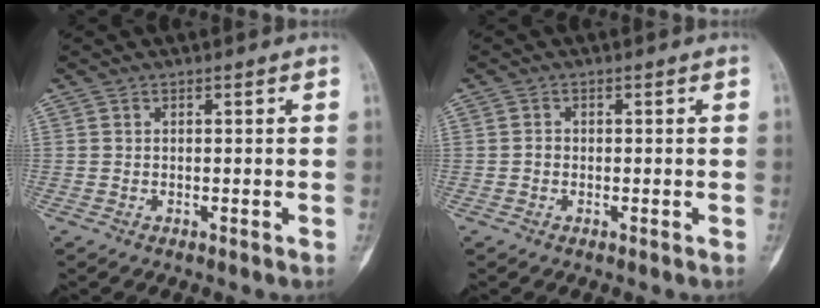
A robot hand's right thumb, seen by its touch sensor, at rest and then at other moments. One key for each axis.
{"total": 0.9, "fx": -0.3, "fy": 0.7, "fz": 0.4, "tx": 0.001, "ty": 0.003, "tz": -0.008}